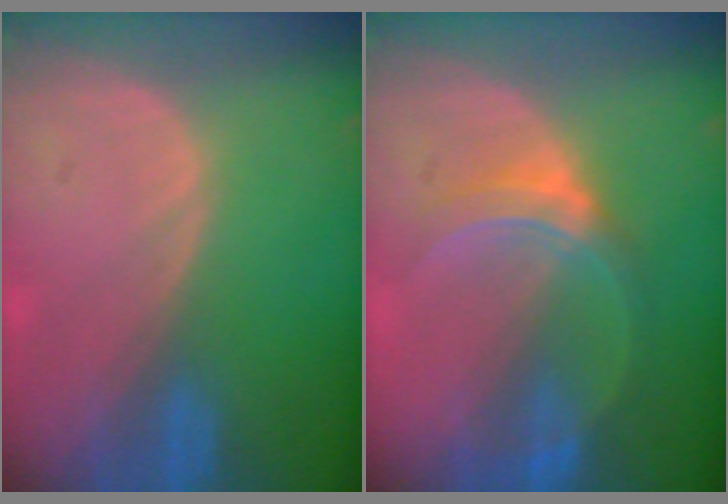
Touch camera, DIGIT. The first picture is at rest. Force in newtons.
{"total": 5.5, "press": 5.5, "slide": 0.3}